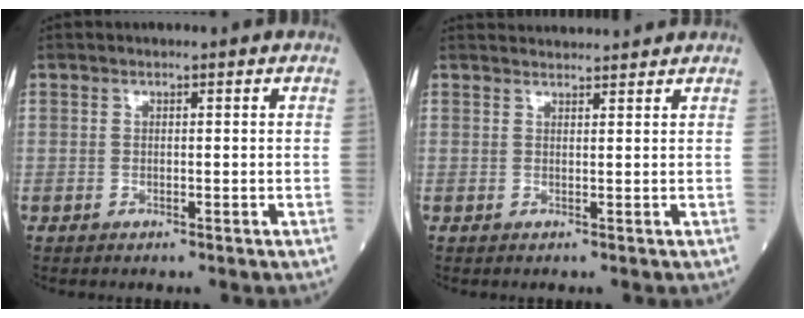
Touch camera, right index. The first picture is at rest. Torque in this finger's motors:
{"motor_torque": [0.04, 0.26, -0.07, -0.07]}